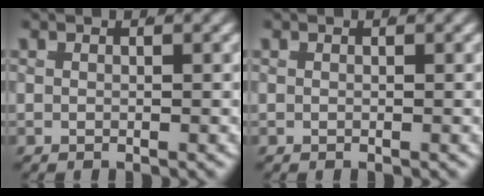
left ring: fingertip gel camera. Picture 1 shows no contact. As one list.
[{"total": 0.0}]